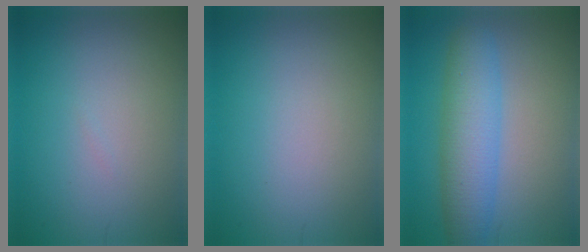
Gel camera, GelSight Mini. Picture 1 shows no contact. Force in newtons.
{"total": 0.0}
{"total": 5.7, "press": 5.7, "slide": 0.1}